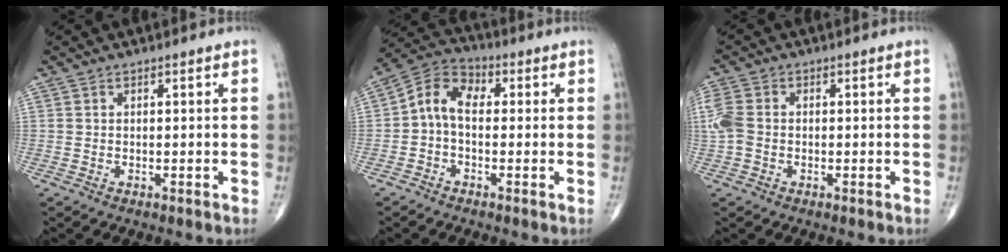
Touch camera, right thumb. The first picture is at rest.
{"total": 7.5, "force": [-0.1, 4.9, 5.7], "torque": [-0.082, 0.028, -0.019]}
{"total": 5.3, "force": [-0.4, 3.9, 3.6], "torque": [-0.100, 0.012, -0.013]}